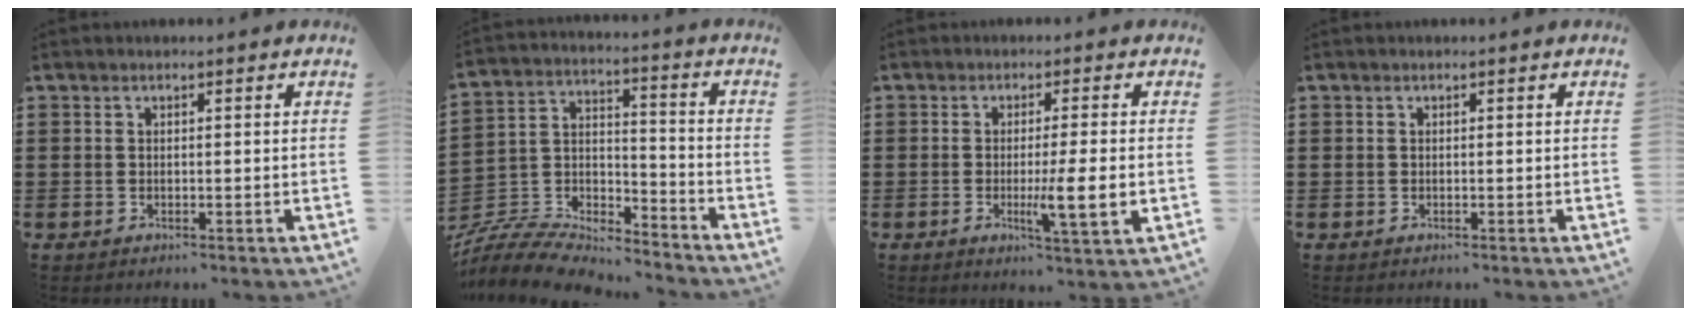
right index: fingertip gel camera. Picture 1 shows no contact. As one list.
[{"total": 8.1, "force": [-7.8, 1.8, 1.3], "torque": [-0.045, -0.002, -0.160]}, {"total": 6.4, "force": [-1.0, 0.2, 6.3], "torque": [-0.104, -0.014, -0.015]}, {"total": 0.0}]